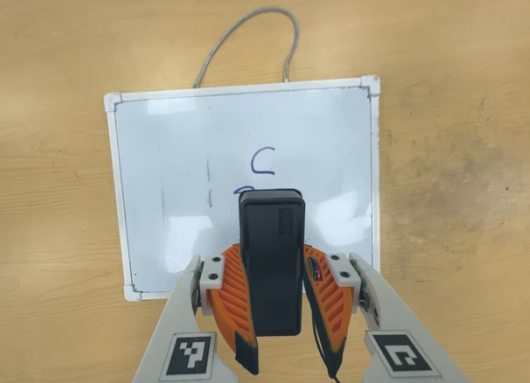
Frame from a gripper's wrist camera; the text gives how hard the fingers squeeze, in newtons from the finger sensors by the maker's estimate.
{"total": 8.7, "left": 7.3, "right": 10.2}